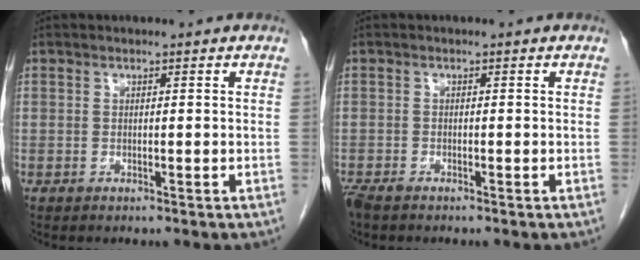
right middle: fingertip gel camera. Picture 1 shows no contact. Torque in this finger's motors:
{"motor_torque": [0.23, -0.13, 0.00, 0.00]}